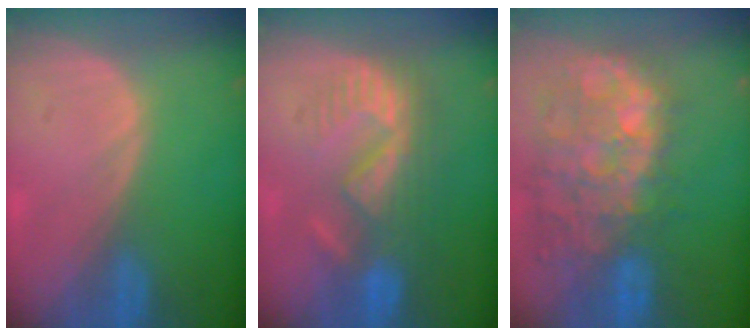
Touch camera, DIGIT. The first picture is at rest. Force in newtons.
{"total": 8.7, "press": 8.1, "slide": 3.0}
{"total": 12.9, "press": 11.6, "slide": 5.8}